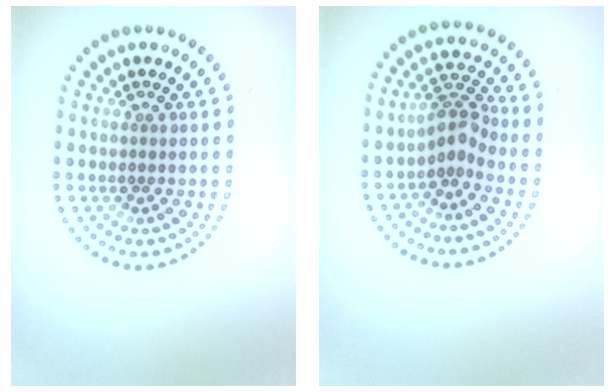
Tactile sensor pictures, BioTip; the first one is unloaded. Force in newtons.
{"total": 2.7, "press": 2.1, "slide": 1.7}